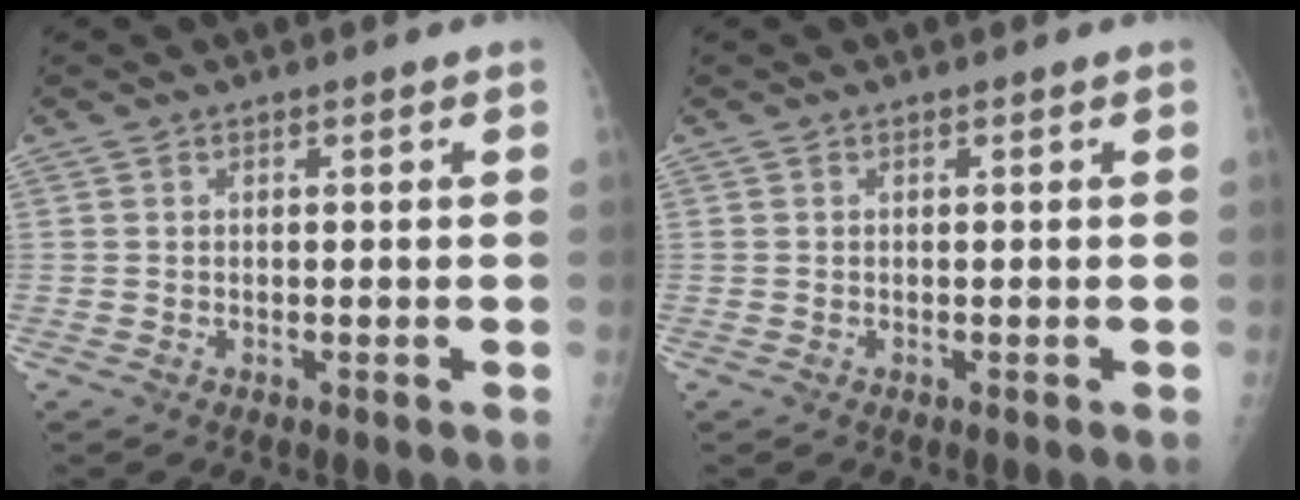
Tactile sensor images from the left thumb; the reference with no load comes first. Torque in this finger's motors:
{"motor_torque": [0.00, 0.00, 0.00, 0.00, 0.00]}